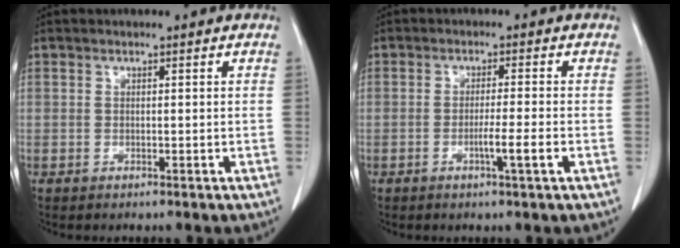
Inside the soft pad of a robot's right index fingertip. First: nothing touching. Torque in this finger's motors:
{"motor_torque": [0.48, -0.31, 0.17, 0.07]}